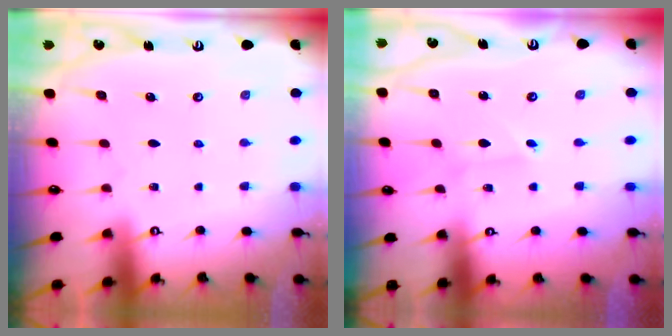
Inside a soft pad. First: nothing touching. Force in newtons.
{"total": 1.7, "press": 1.7, "slide": 0.1}